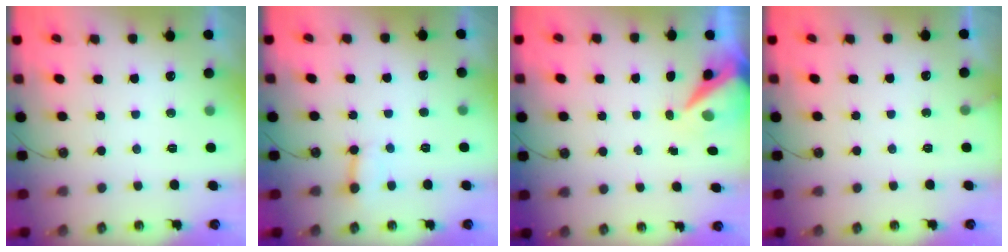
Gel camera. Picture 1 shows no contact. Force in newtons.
{"total": 3.2, "press": 3.1, "slide": 0.4}
{"total": 8.0, "press": 8.0, "slide": 1.0}
{"total": 2.8, "press": 2.8, "slide": 0.2}